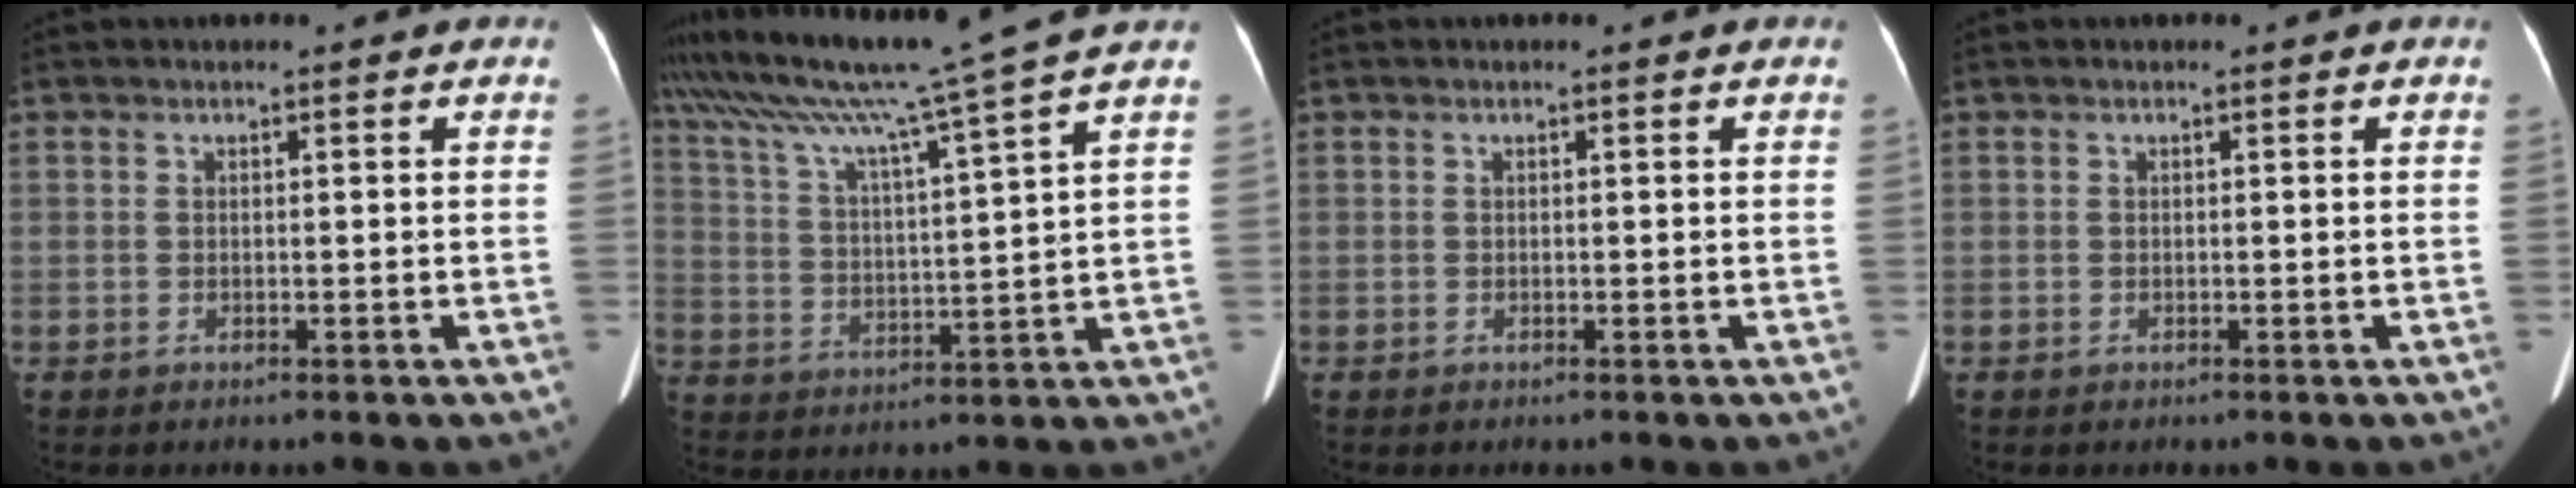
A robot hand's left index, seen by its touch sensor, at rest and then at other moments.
{"total": 16.9, "force": [14.0, -3.4, 8.9], "torque": [-0.162, -0.021, 0.224]}
{"total": 0.0}
{"total": 0.0}